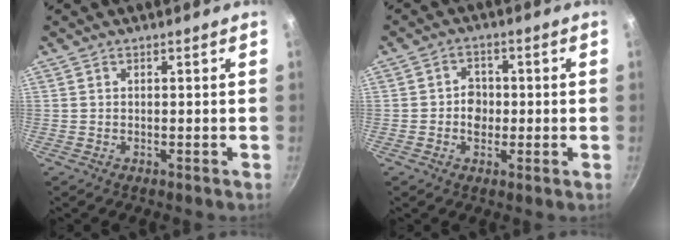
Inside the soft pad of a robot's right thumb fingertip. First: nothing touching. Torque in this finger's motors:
{"motor_torque": [0.22, 0.04, 0.41, -0.25, 0.03]}